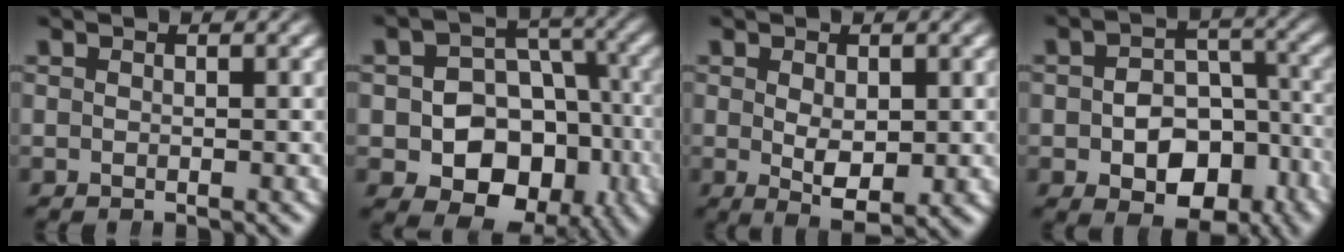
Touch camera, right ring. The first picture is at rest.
{"total": 9.5, "force": [-3.4, 7.4, 4.9], "torque": [-0.100, -0.058, -0.035]}
{"total": 4.0, "force": [-0.8, 1.5, 3.6], "torque": [-0.058, -0.031, 0.005]}
{"total": 7.0, "force": [-3.3, 4.6, 4.2], "torque": [-0.054, -0.031, -0.038]}